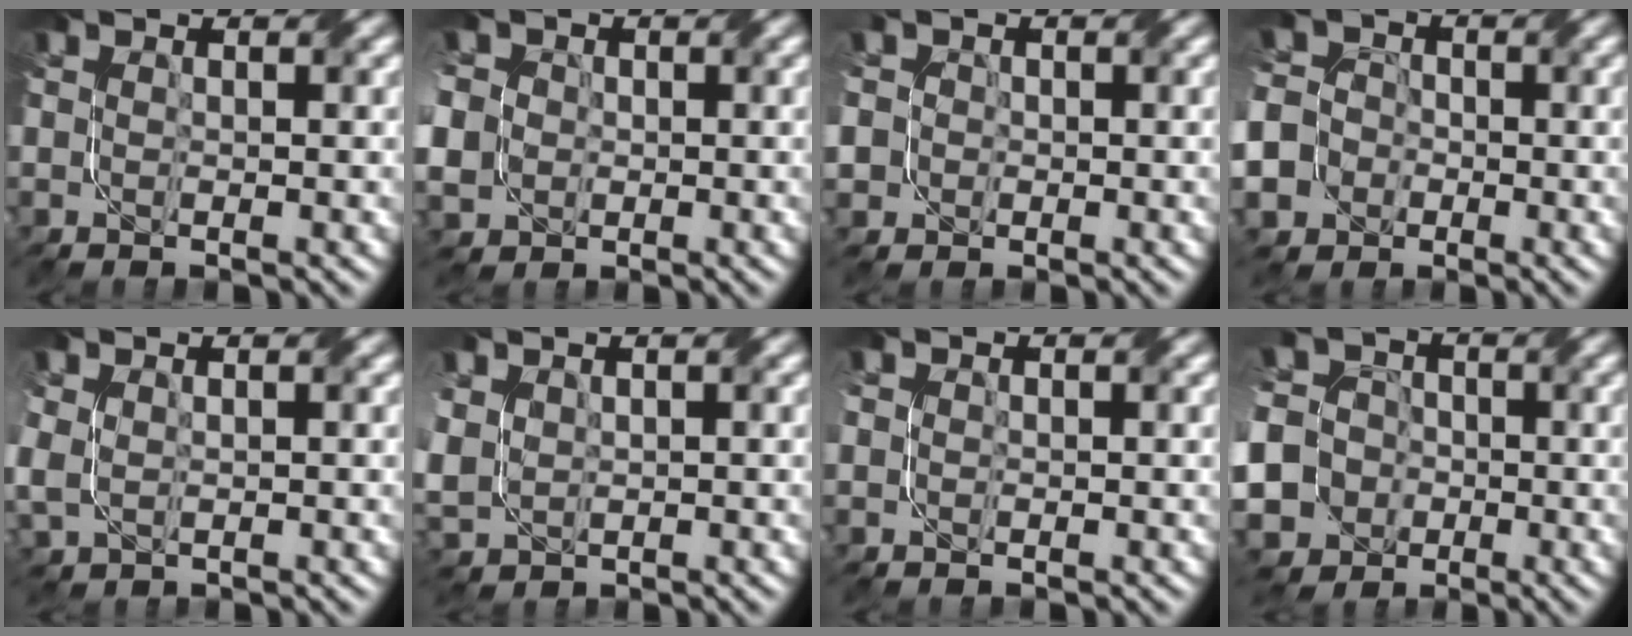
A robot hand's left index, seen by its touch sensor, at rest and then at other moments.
{"total": 10.4, "force": [0.2, 9.1, 5.0], "torque": [-0.134, 0.007, -0.039]}
{"total": 3.5, "force": [-0.5, 3.3, 1.2], "torque": [-0.044, 0.008, -0.024]}
{"total": 13.5, "force": [-6.2, 11.5, 3.3], "torque": [-0.106, -0.030, -0.141]}
{"total": 2.0, "force": [0.4, 1.3, 1.4], "torque": [-0.043, -0.001, 0.010]}
{"total": 3.2, "force": [0.9, 2.5, 1.9], "torque": [-0.068, 0.001, 0.021]}
{"total": 0.7, "force": [0.0, 0.7, 0.1], "torque": [-0.007, -0.002, -0.001]}
{"total": 14.4, "force": [-5.6, 12.4, 4.6], "torque": [-0.139, -0.013, -0.132]}